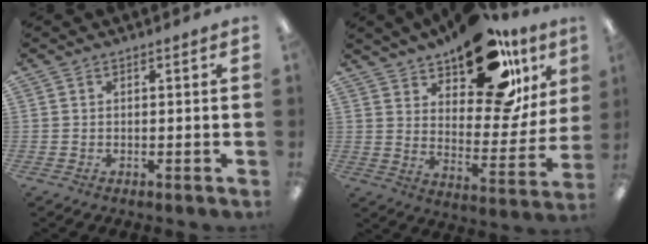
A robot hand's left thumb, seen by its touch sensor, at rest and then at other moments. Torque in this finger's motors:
{"motor_torque": [0.24, 1.23, 1.43, -1.33, 0.20]}